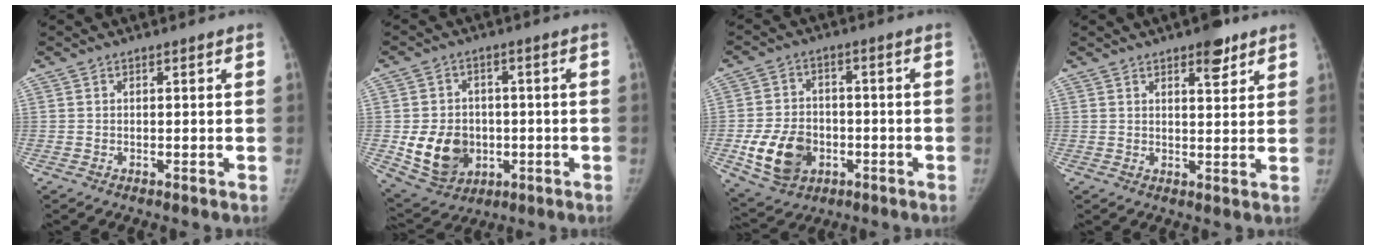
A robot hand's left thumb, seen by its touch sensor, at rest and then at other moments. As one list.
[{"total": 11.6, "force": [-2.0, 9.5, 6.3], "torque": [-0.078, 0.001, -0.018]}, {"total": 11.9, "force": [-3.6, 8.9, 7.0], "torque": [-0.107, 0.009, -0.056]}, {"total": 5.4, "force": [3.5, 2.1, 3.6], "torque": [-0.032, -0.018, 0.045]}]